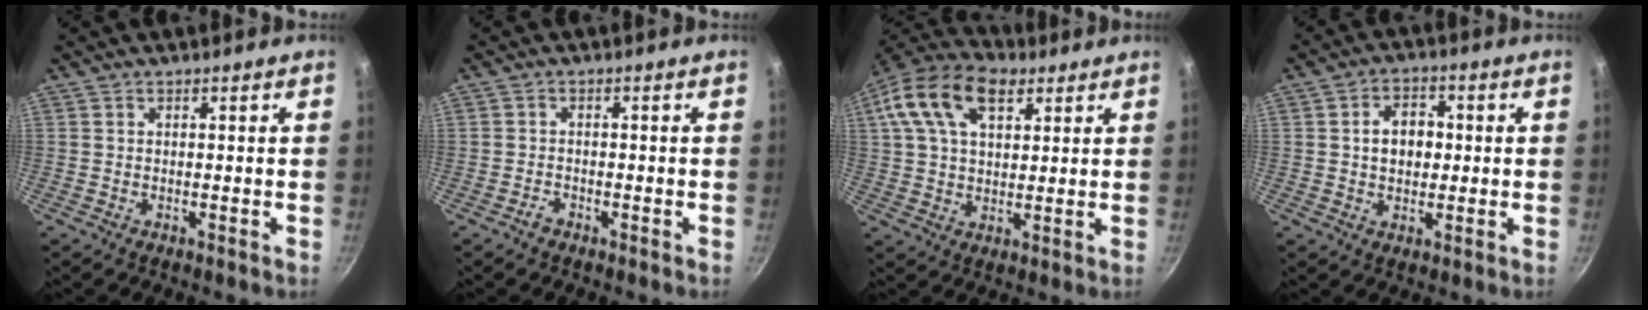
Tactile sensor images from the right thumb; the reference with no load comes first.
{"total": 1.5, "force": [-1.3, 0.7, 0.4], "torque": [-0.006, 0.012, -0.023]}
{"total": 16.4, "force": [6.9, 9.5, 11.4], "torque": [-0.205, 0.009, 0.110]}
{"total": 6.9, "force": [0.5, 5.0, 4.7], "torque": [-0.049, 0.011, 0.005]}